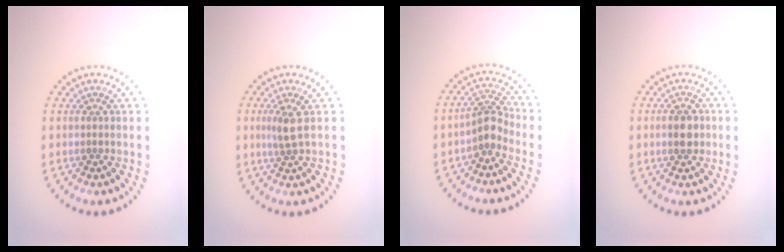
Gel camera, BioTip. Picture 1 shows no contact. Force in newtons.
{"total": 1.7, "press": 1.4, "slide": 0.9}
{"total": 2.4, "press": 1.8, "slide": 1.6}
{"total": 2.4, "press": 2.4, "slide": 0.2}